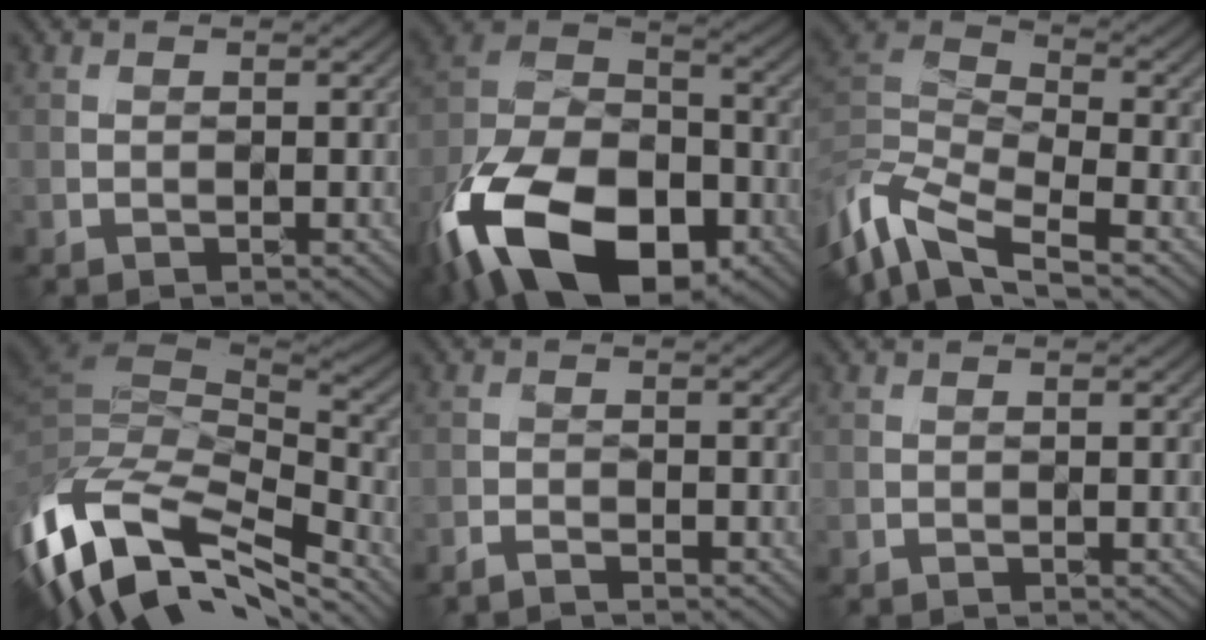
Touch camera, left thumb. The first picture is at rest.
{"total": 21.1, "force": [-11.5, 11.9, 13.0], "torque": [-0.307, -0.040, -0.195]}
{"total": 11.7, "force": [-6.2, 4.9, 8.6], "torque": [-0.205, -0.011, -0.128]}
{"total": 17.5, "force": [-7.8, 8.2, 13.4], "torque": [-0.316, -0.036, -0.121]}
{"total": 2.0, "force": [-1.8, 0.4, 0.8], "torque": [-0.019, -0.002, -0.037]}
{"total": 0.0}